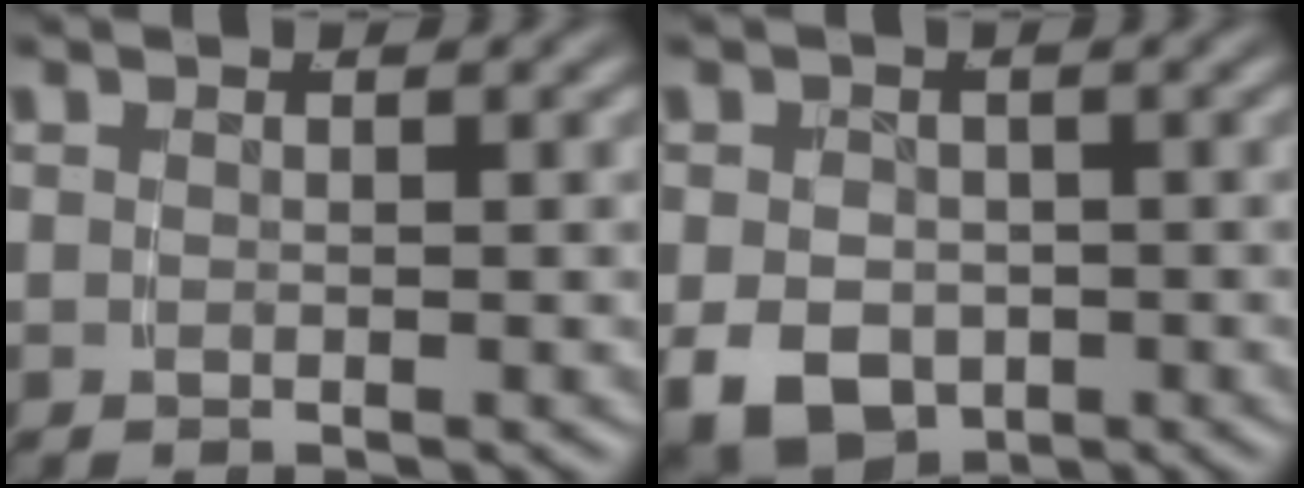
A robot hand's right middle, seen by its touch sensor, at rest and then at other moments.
{"total": 6.0, "force": [-1.8, 4.9, 3.1], "torque": [-0.064, -0.029, -0.020]}